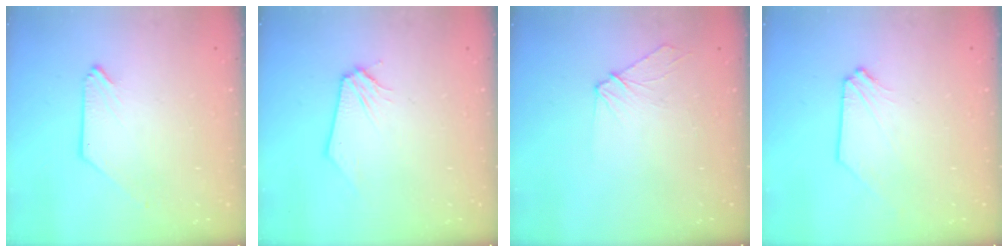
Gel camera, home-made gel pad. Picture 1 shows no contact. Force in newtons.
{"total": 0.0}
{"total": 6.6, "press": 6.6, "slide": 0.7}
{"total": 1.4, "press": 1.4, "slide": 0.2}